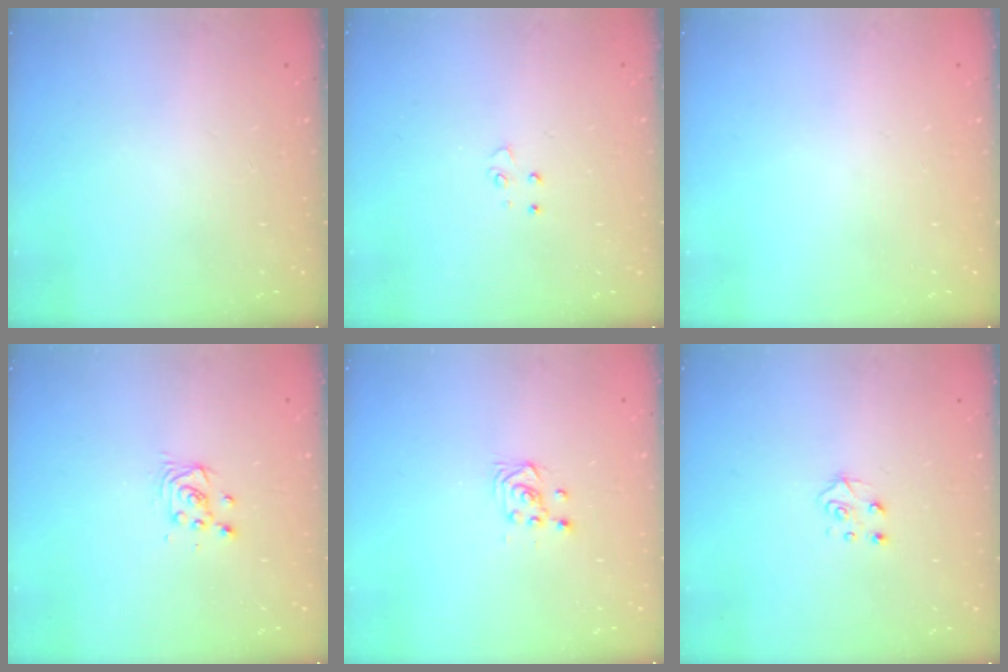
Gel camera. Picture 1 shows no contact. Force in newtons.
{"total": 4.1, "press": 4.1, "slide": 0.5}
{"total": 0.0}
{"total": 3.7, "press": 3.7, "slide": 0.3}
{"total": 3.7, "press": 3.5, "slide": 1.1}
{"total": 4.3, "press": 4.3, "slide": 0.5}